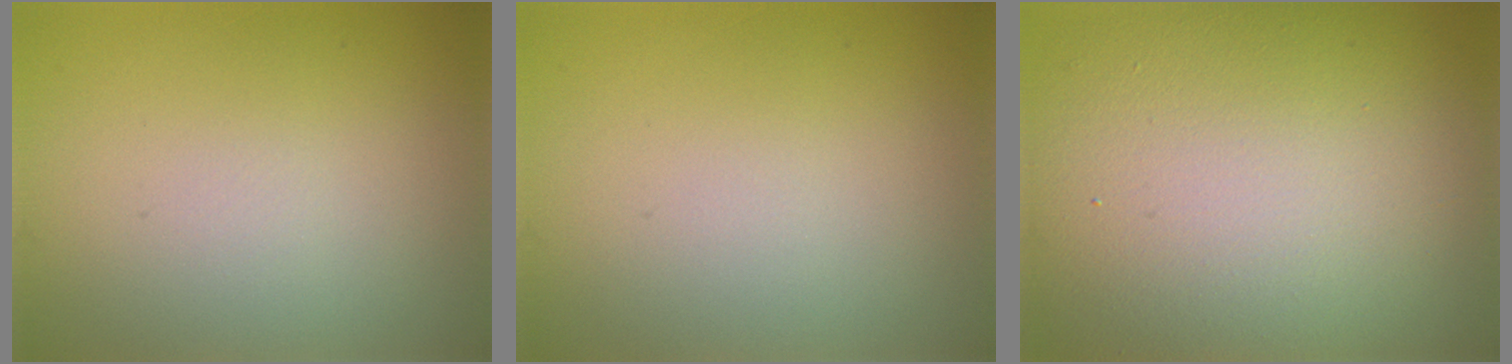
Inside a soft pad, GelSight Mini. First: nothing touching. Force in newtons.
{"total": 0.0}
{"total": 17.0, "press": 17.0, "slide": 1.0}